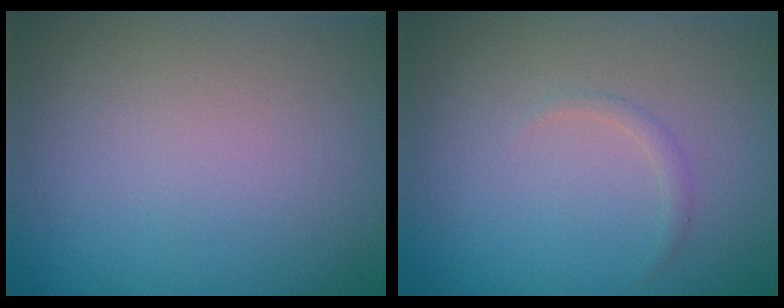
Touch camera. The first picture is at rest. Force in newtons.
{"total": 0.7, "press": 0.7, "slide": 0.1}